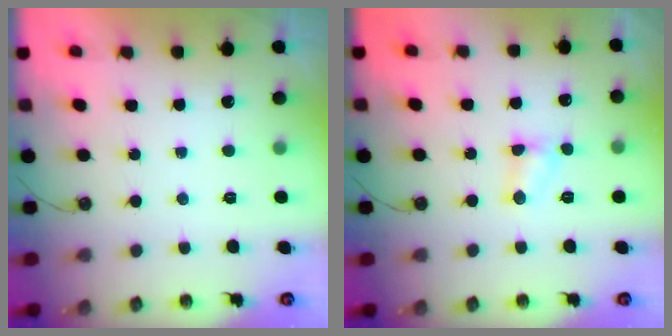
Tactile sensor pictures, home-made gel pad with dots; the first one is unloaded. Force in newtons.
{"total": 4.6, "press": 4.5, "slide": 0.7}